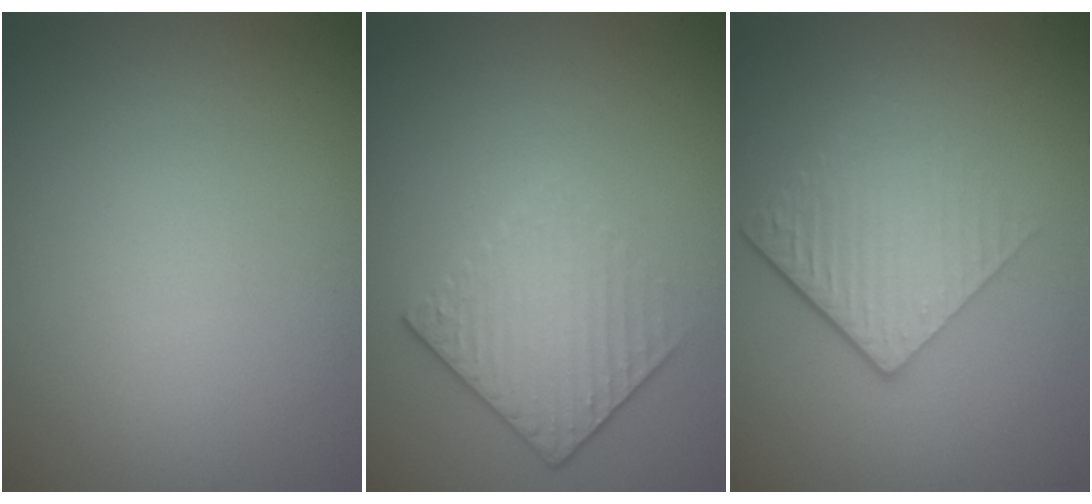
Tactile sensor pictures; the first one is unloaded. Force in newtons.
{"total": 4.4, "press": 3.0, "slide": 3.1}
{"total": 4.4, "press": 2.9, "slide": 3.4}